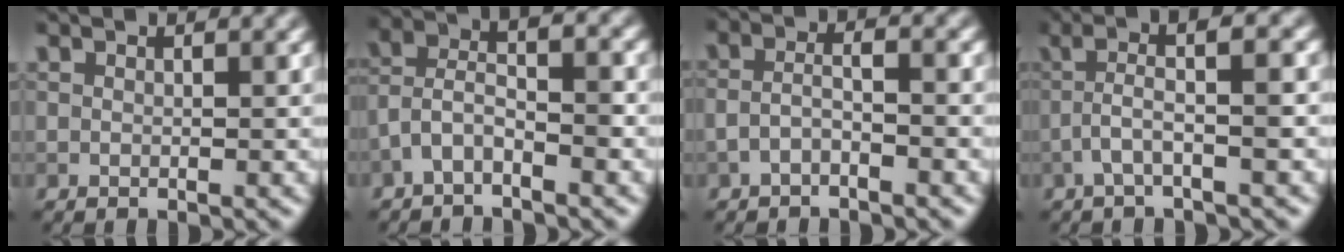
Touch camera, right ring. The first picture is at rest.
{"total": 4.1, "force": [-1.7, 1.6, 3.4], "torque": [-0.072, 0.018, -0.042]}
{"total": 2.0, "force": [-1.0, 0.6, 1.6], "torque": [-0.035, 0.008, -0.028]}
{"total": 4.0, "force": [-0.2, 0.5, 4.0], "torque": [-0.078, 0.023, -0.011]}